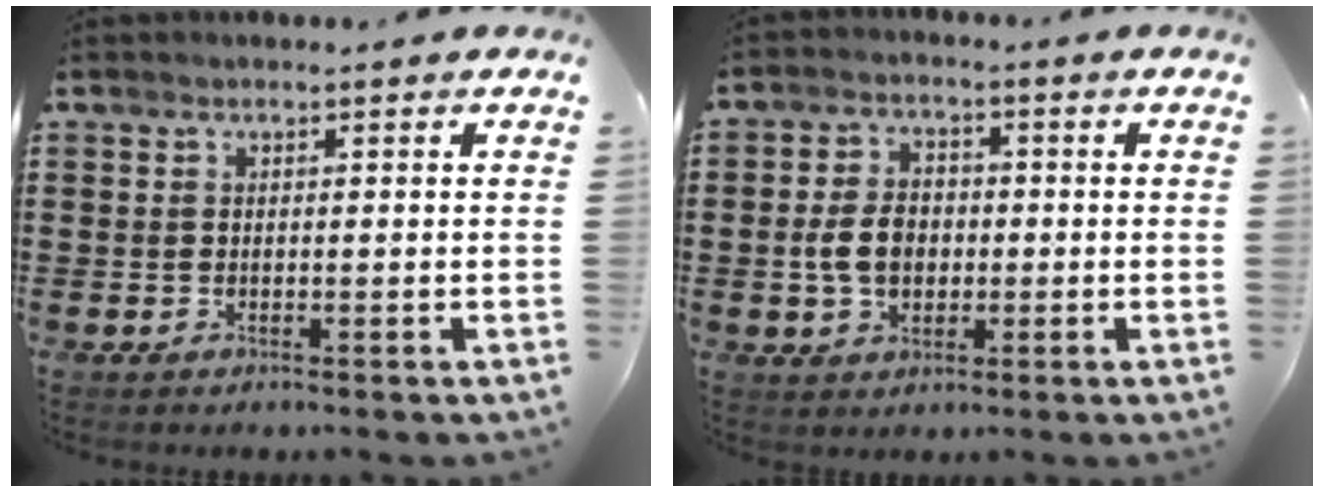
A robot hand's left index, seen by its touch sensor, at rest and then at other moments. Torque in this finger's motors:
{"motor_torque": [1.27, 0.64, 0.34, 0.06]}